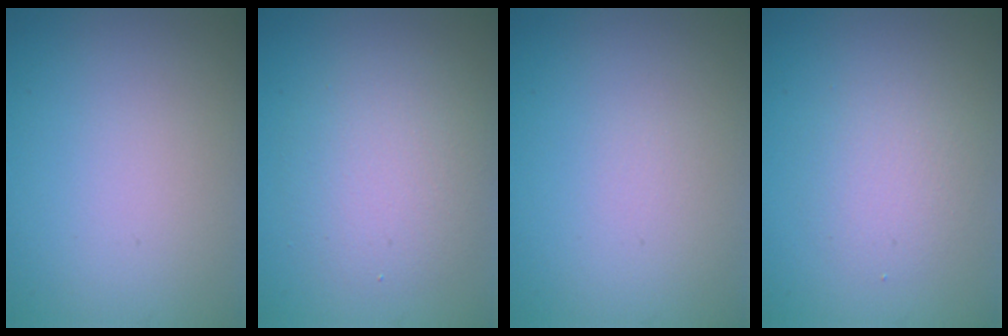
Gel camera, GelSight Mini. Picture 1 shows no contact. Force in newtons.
{"total": 4.0, "press": 4.0, "slide": 0.1}
{"total": 0.0}
{"total": 2.4, "press": 2.4, "slide": 0.3}